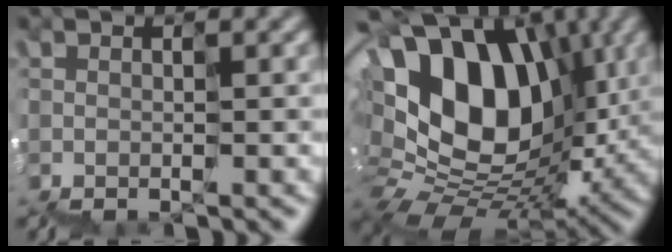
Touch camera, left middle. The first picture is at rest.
{"total": 12.2, "force": [3.6, 9.0, 7.5], "torque": [-0.127, 0.036, 0.055]}